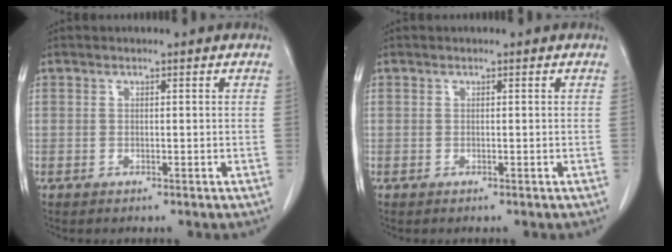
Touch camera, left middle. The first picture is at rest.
{"total": 0.0}